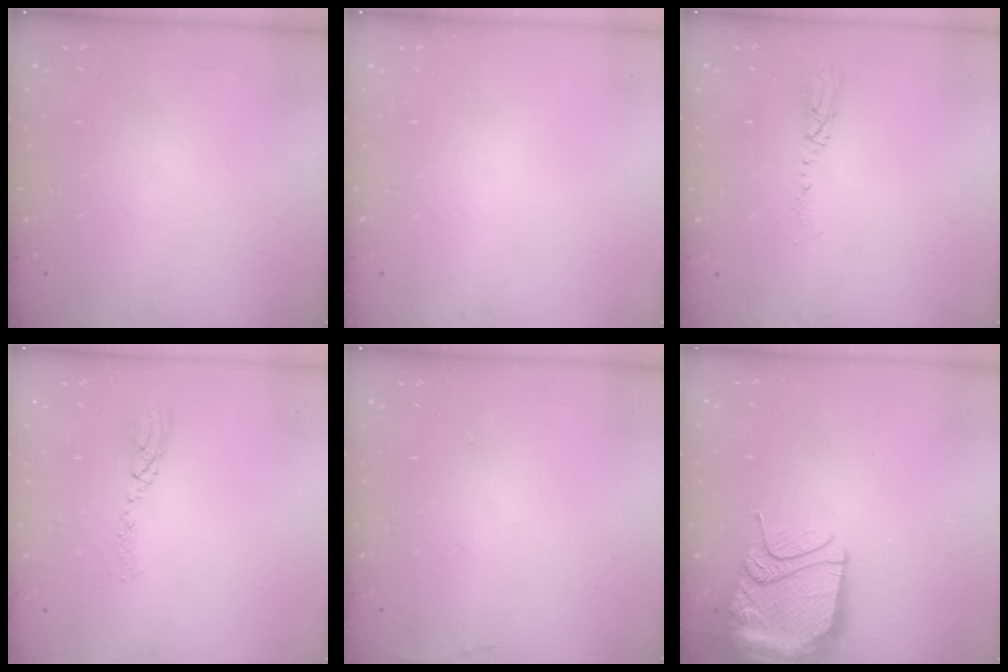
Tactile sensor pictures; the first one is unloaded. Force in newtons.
{"total": 0.0}
{"total": 3.7, "press": 3.6, "slide": 0.8}
{"total": 7.7, "press": 7.7, "slide": 0.7}
{"total": 5.8, "press": 3.3, "slide": 4.7}
{"total": 22.2, "press": 17.0, "slide": 14.3}